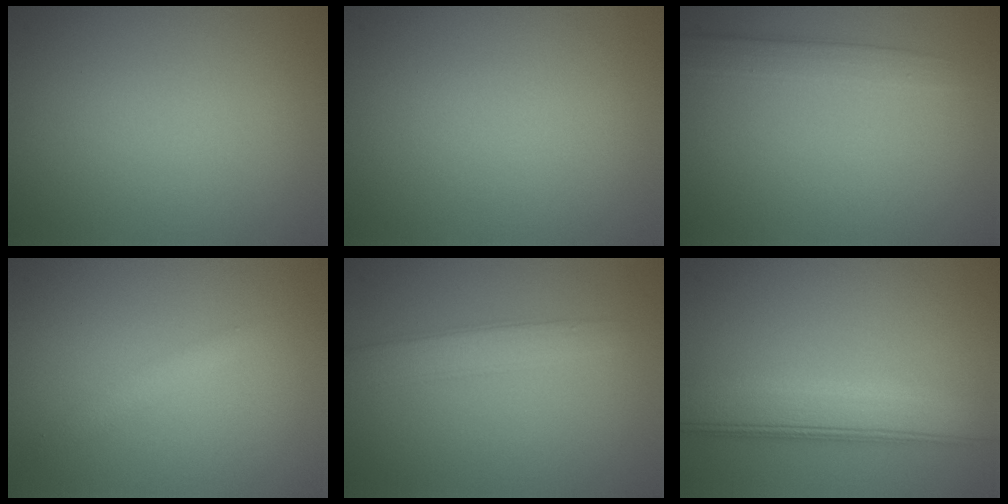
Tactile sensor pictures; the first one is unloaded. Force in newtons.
{"total": 0.0}
{"total": 2.6, "press": 2.6, "slide": 0.0}
{"total": 1.2, "press": 1.2, "slide": 0.0}
{"total": 2.7, "press": 2.7, "slide": 0.1}
{"total": 6.4, "press": 6.4, "slide": 0.3}